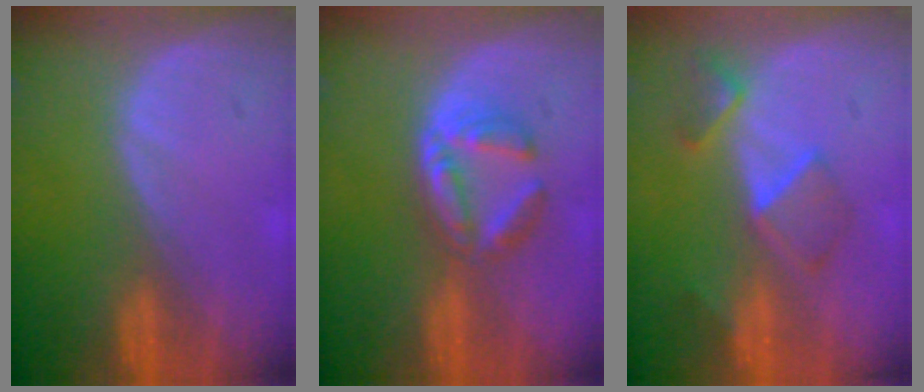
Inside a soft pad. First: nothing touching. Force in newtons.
{"total": 5.3, "press": 5.2, "slide": 0.8}
{"total": 5.6, "press": 5.1, "slide": 2.2}